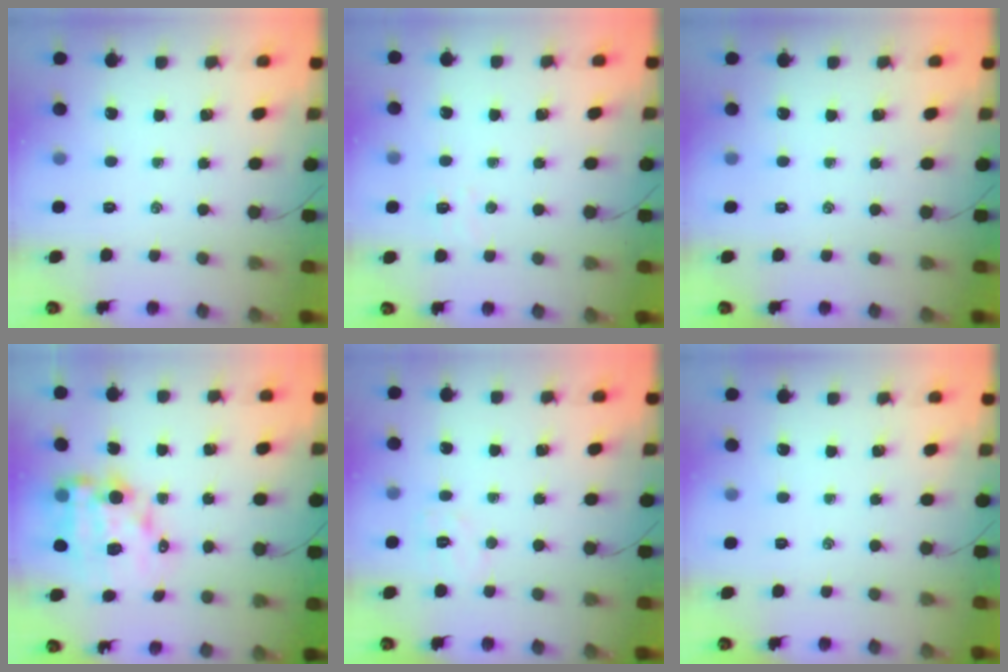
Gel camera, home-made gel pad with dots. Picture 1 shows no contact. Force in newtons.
{"total": 3.3, "press": 3.1, "slide": 0.9}
{"total": 0.0}
{"total": 13.1, "press": 12.6, "slide": 3.4}
{"total": 5.8, "press": 5.7, "slide": 1.2}
{"total": 0.0}